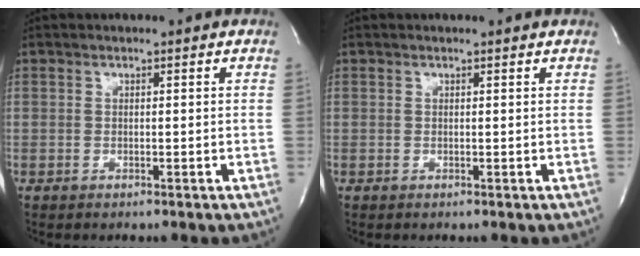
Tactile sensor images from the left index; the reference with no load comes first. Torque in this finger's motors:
{"motor_torque": [0.03, 0.01, -0.12, 0.00]}